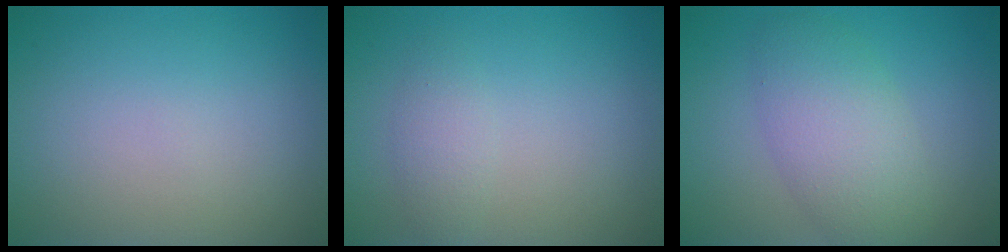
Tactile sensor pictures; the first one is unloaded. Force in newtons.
{"total": 1.6, "press": 1.6, "slide": 0.0}
{"total": 5.0, "press": 5.0, "slide": 0.4}